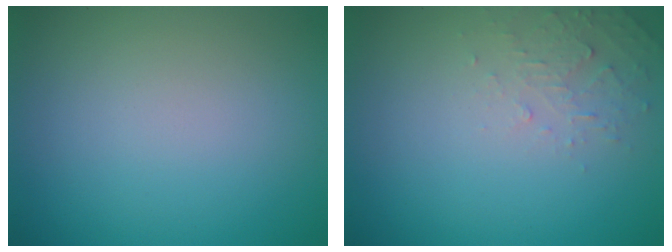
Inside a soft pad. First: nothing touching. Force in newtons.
{"total": 1.7, "press": 1.7, "slide": 0.2}